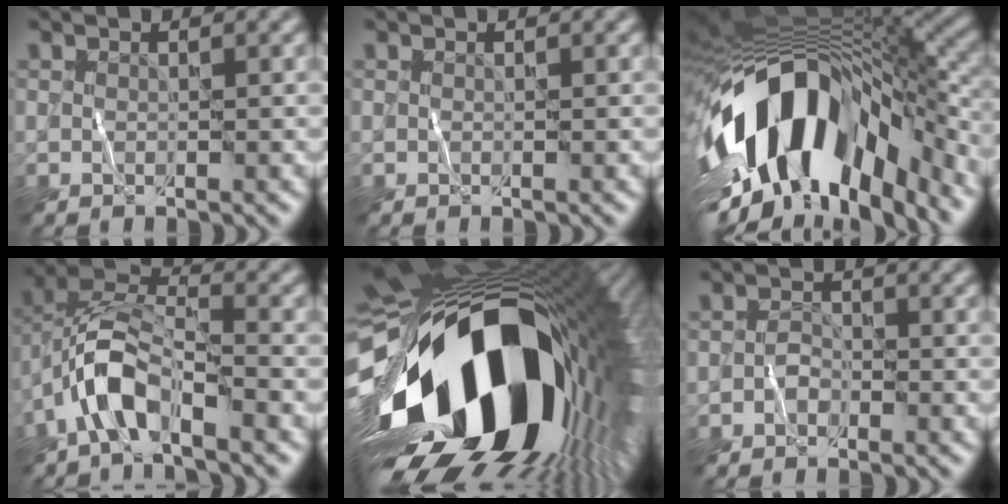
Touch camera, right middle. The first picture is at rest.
{"total": 0.0}
{"total": 14.4, "force": [-5.7, 7.3, 11.0], "torque": [-0.193, 0.004, -0.096]}
{"total": 6.1, "force": [-3.4, 2.3, 4.5], "torque": [-0.085, 0.008, -0.073]}
{"total": 22.1, "force": [-3.3, 12.8, 17.7], "torque": [-0.317, -0.079, -0.050]}
{"total": 1.0, "force": [-0.6, 0.7, 0.3], "torque": [-0.003, 0.006, -0.013]}